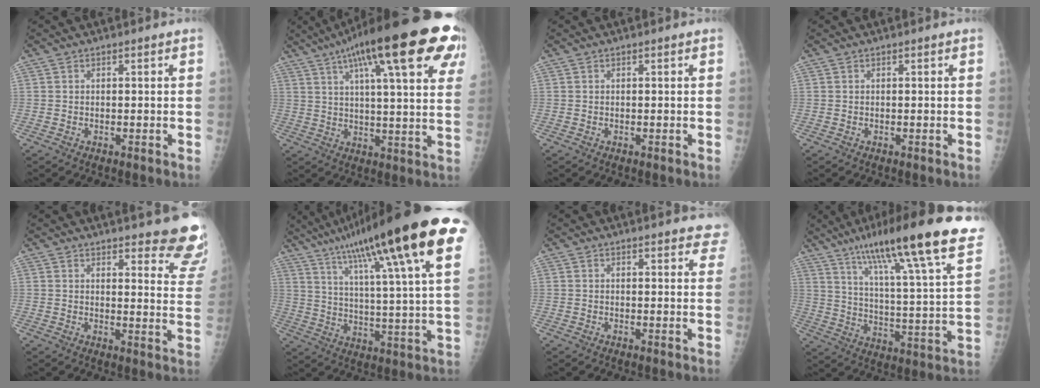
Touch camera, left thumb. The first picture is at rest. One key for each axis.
{"total": 27.3, "fx": 14.0, "fy": 6.4, "fz": 22.5, "tx": -0.309, "ty": 0.005, "tz": 0.190}
{"total": 0.0}
{"total": 0.0}
{"total": 14.0, "fx": 12.4, "fy": 2.9, "fz": 5.8, "tx": -0.028, "ty": -0.097, "tz": 0.121}
{"total": 30.0, "fx": 17.1, "fy": 3.9, "fz": 24.3, "tx": -0.354, "ty": -0.021, "tz": 0.257}
{"total": 6.6, "fx": 5.7, "fy": 1.9, "fz": 2.6, "tx": 0.004, "ty": -0.018, "tz": 0.052}
{"total": 26.7, "fx": 17.7, "fy": 3.3, "fz": 19.7, "tx": -0.291, "ty": -0.045, "tz": 0.263}